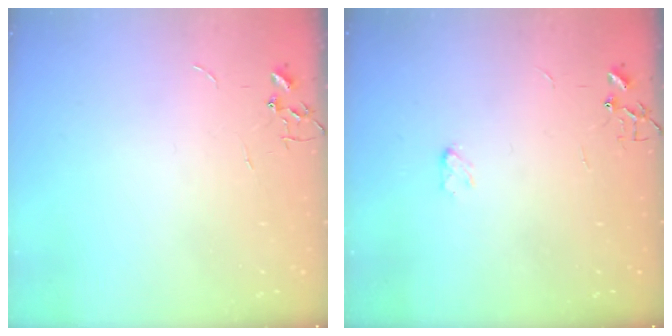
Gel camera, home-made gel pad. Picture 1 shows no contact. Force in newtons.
{"total": 2.9, "press": 2.9, "slide": 0.5}